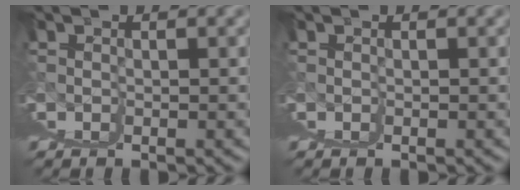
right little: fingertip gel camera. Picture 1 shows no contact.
{"total": 0.0}